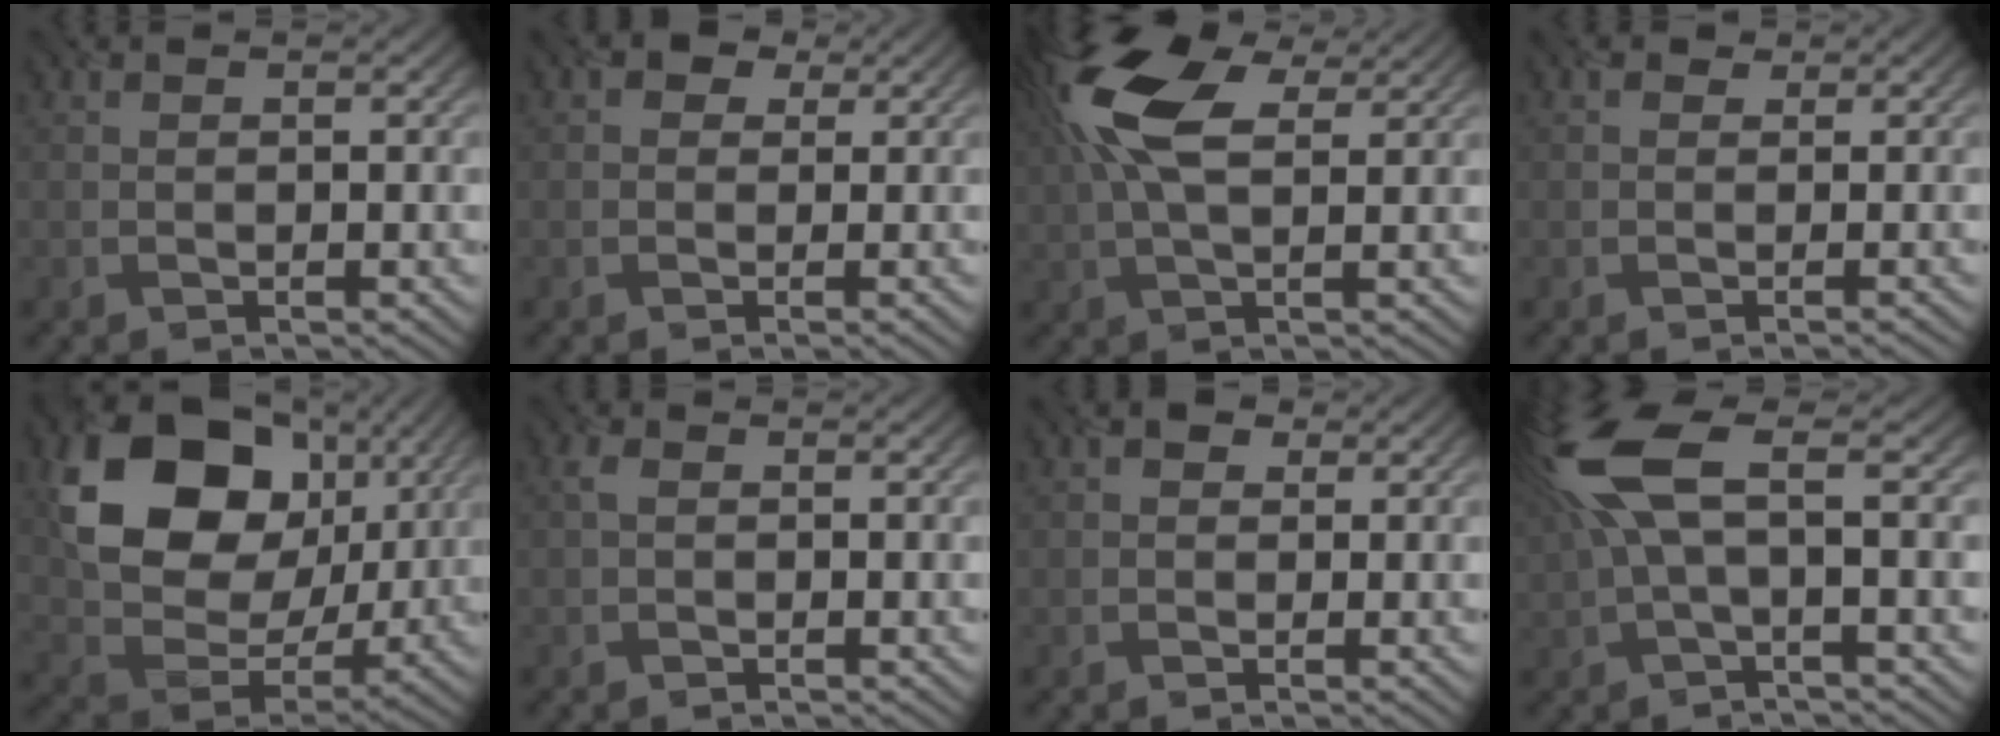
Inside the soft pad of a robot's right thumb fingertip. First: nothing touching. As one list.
[{"total": 1.9, "force": [0.6, 1.4, 1.1], "torque": [-0.018, 0.003, 0.004]}, {"total": 11.5, "force": [4.5, 5.1, 9.2], "torque": [-0.222, 0.022, 0.078]}, {"total": 0.0}, {"total": 16.3, "force": [6.0, 11.8, 9.5], "torque": [-0.201, 0.002, 0.116]}, {"total": 1.2, "force": [0.1, 0.8, 0.8], "torque": [-0.022, 0.004, 0.000]}, {"total": 1.3, "force": [0.5, 1.0, 0.7], "torque": [-0.011, 0.002, 0.005]}, {"total": 7.9, "force": [2.0, 2.1, 7.3], "torque": [-0.174, 0.022, 0.033]}]